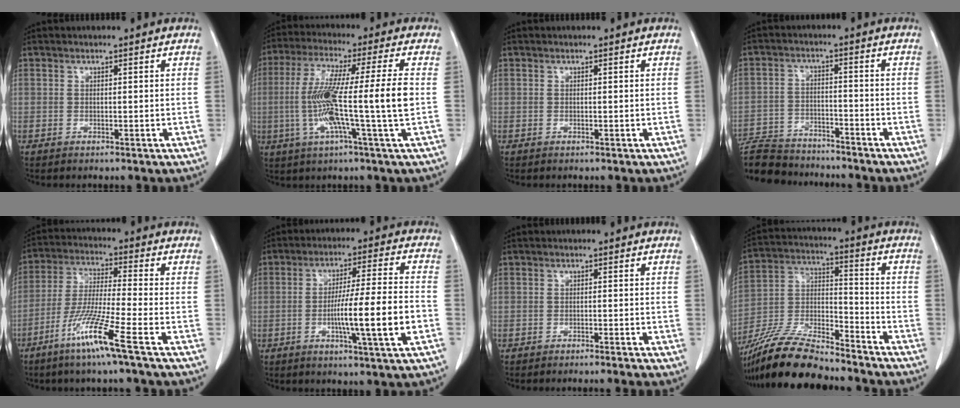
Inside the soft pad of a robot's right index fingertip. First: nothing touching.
{"total": 13.7, "force": [-1.8, -1.2, 13.6], "torque": [-0.256, -0.004, -0.039]}
{"total": 0.0}
{"total": 11.8, "force": [-10.9, 3.4, 2.7], "torque": [-0.054, 0.008, -0.178]}
{"total": 10.7, "force": [-6.1, -1.4, 8.7], "torque": [-0.173, -0.031, -0.125]}
{"total": 11.9, "force": [-3.3, -0.6, 11.4], "torque": [-0.190, -0.003, -0.057]}
{"total": 3.2, "force": [-2.6, -0.2, 1.8], "torque": [-0.016, -0.001, -0.035]}
{"total": 17.9, "force": [-15.9, 3.3, 7.7], "torque": [-0.162, -0.006, -0.292]}